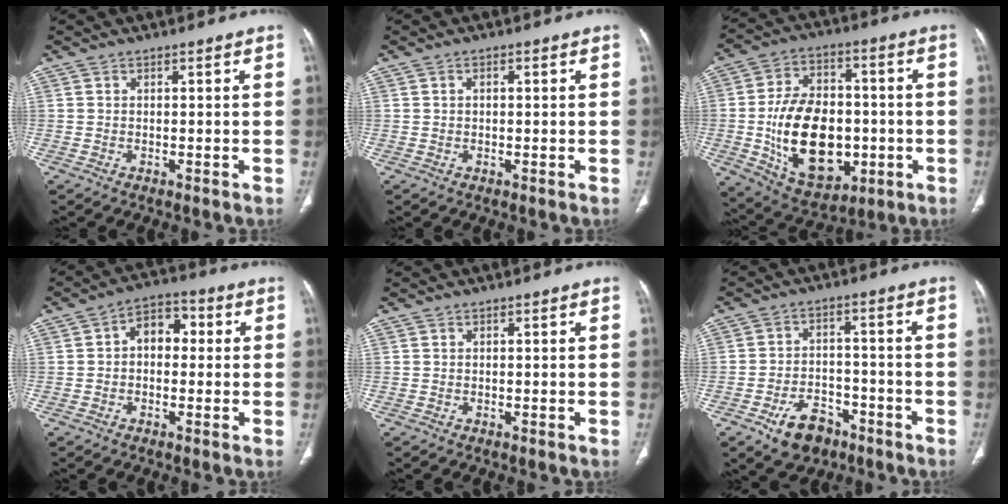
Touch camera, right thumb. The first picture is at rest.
{"total": 0.8, "force": [0.2, 0.5, 0.6], "torque": [-0.012, 0.003, 0.004]}
{"total": 21.5, "force": [-3.4, 14.3, 15.7], "torque": [-0.228, 0.015, -0.031]}
{"total": 8.8, "force": [1.4, 5.8, 6.5], "torque": [-0.074, 0.024, 0.014]}
{"total": 0.0}
{"total": 8.7, "force": [-5.2, 5.6, 4.3], "torque": [-0.050, 0.034, -0.079]}